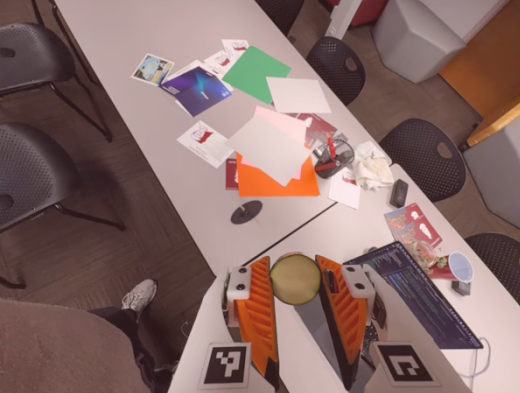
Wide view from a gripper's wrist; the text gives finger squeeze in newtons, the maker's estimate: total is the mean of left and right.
{"total": 8.6, "left": 8.6, "right": 8.7}